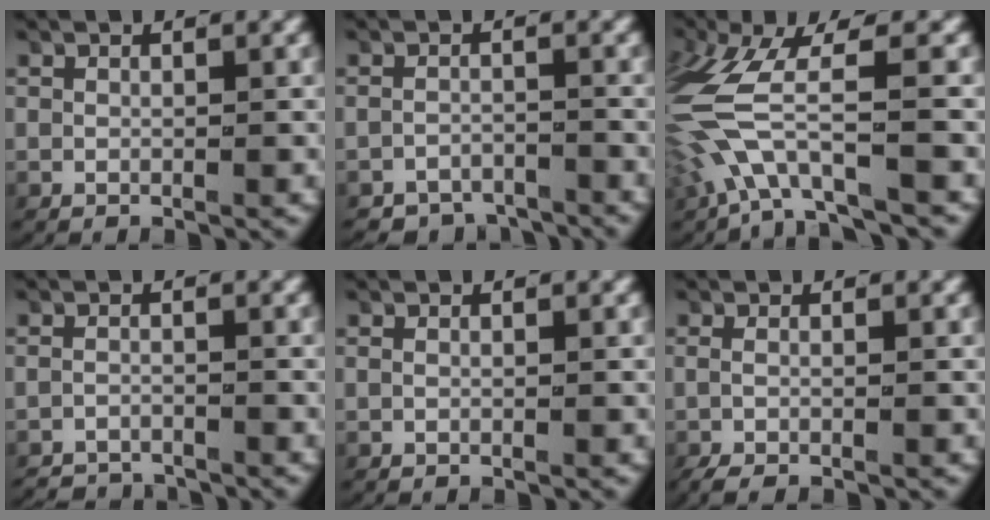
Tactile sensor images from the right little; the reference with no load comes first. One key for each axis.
{"total": 5.0, "fx": -4.7, "fy": 1.8, "fz": 0.3, "tx": 0.012, "ty": -0.014, "tz": -0.077}
{"total": 6.2, "fx": -2.1, "fy": 2.7, "fz": 5.2, "tx": -0.136, "ty": -0.020, "tz": -0.024}
{"total": 3.3, "fx": -3.3, "fy": 0.5, "fz": 0.2, "tx": -0.004, "ty": -0.017, "tz": -0.052}
{"total": 0.0}
{"total": 1.7, "fx": -1.3, "fy": 0.2, "fz": 1.1, "tx": -0.023, "ty": -0.007, "tz": -0.017}